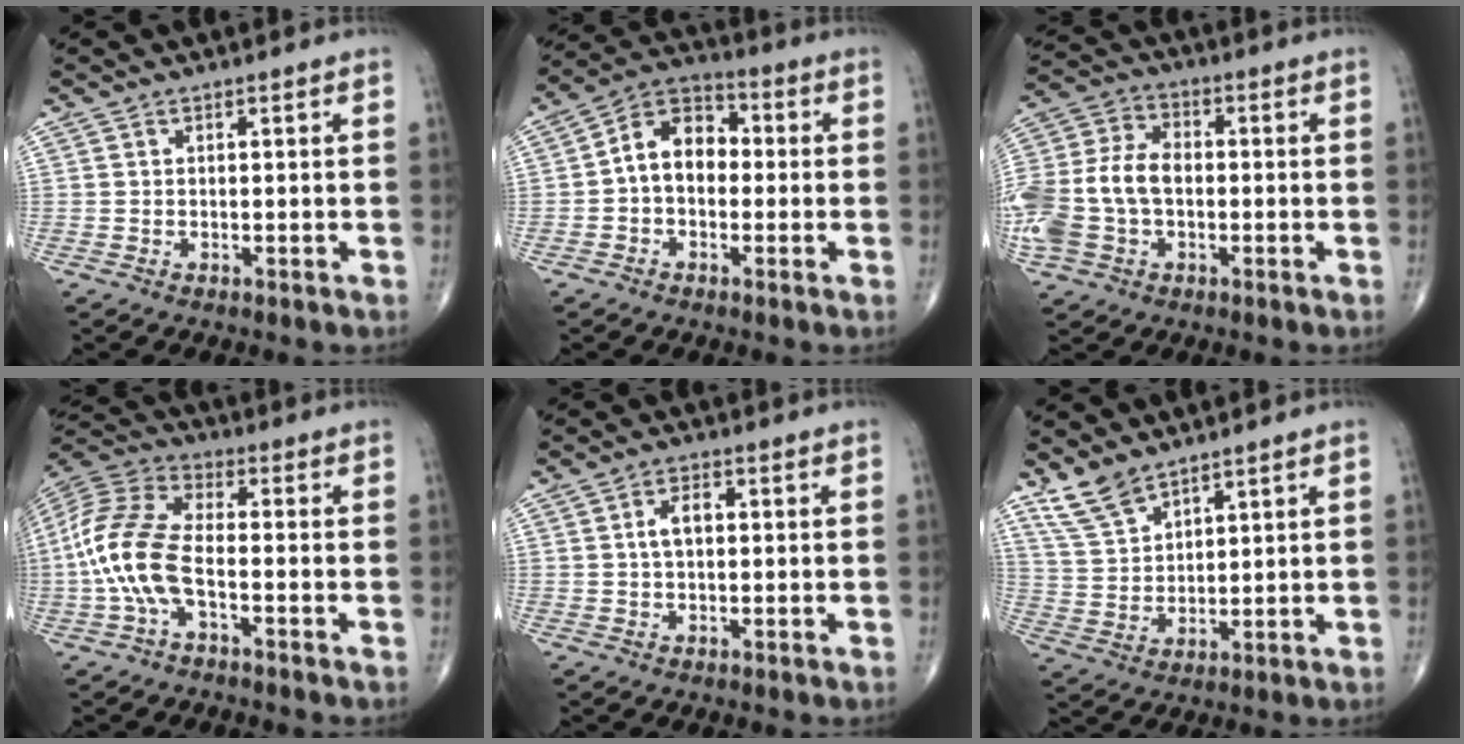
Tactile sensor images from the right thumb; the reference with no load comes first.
{"total": 9.7, "force": [-0.4, 7.0, 6.8], "torque": [-0.084, 0.034, -0.022]}
{"total": 15.6, "force": [-2.0, 10.8, 11.1], "torque": [-0.249, 0.030, -0.038]}
{"total": 13.3, "force": [-3.1, 6.0, 11.5], "torque": [-0.264, 0.032, -0.066]}
{"total": 3.7, "force": [0.4, 2.1, 3.0], "torque": [-0.057, 0.009, 0.006]}
{"total": 7.0, "force": [5.6, 2.8, 3.1], "torque": [-0.055, -0.024, 0.123]}